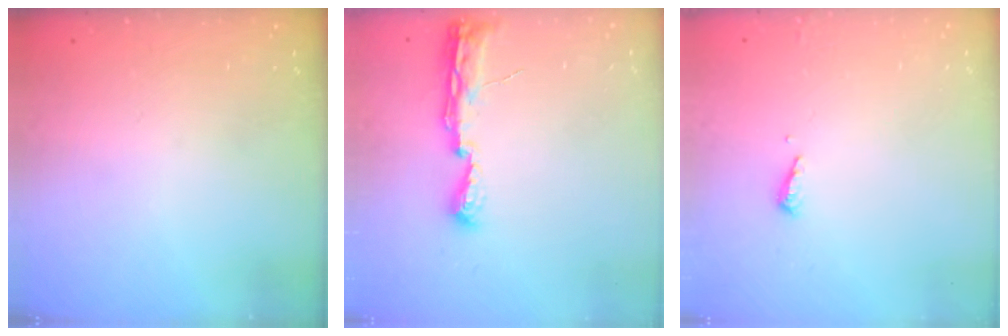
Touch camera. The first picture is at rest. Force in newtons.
{"total": 8.0, "press": 8.0, "slide": 0.8}
{"total": 5.1, "press": 5.1, "slide": 0.5}